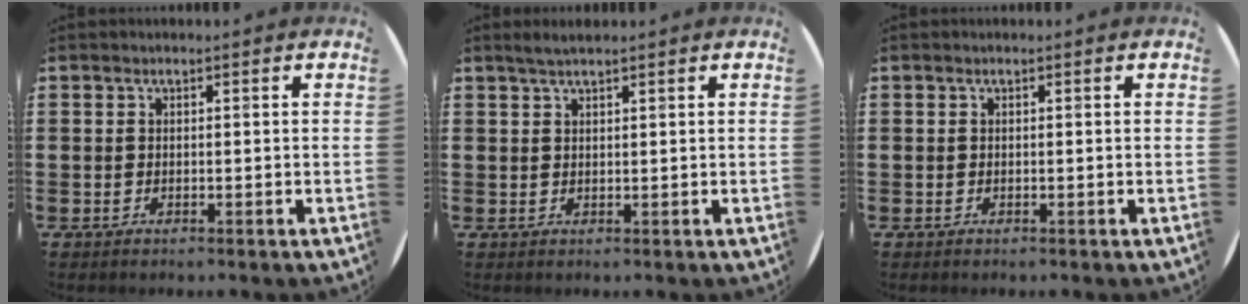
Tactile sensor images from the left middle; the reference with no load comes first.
{"total": 1.5, "force": [1.3, 0.1, 0.8], "torque": [-0.017, 0.002, 0.023]}
{"total": 0.0}